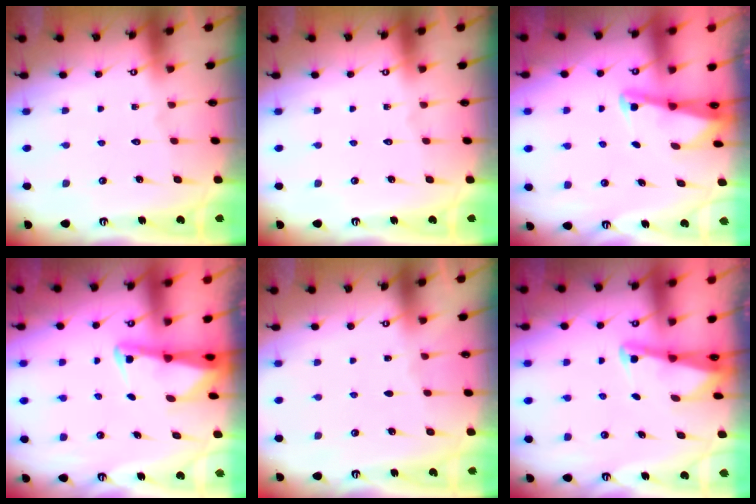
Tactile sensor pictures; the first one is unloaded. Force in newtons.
{"total": 0.0}
{"total": 2.3, "press": 2.3, "slide": 0.3}
{"total": 2.4, "press": 2.4, "slide": 0.3}
{"total": 0.0}
{"total": 2.3, "press": 2.3, "slide": 0.3}